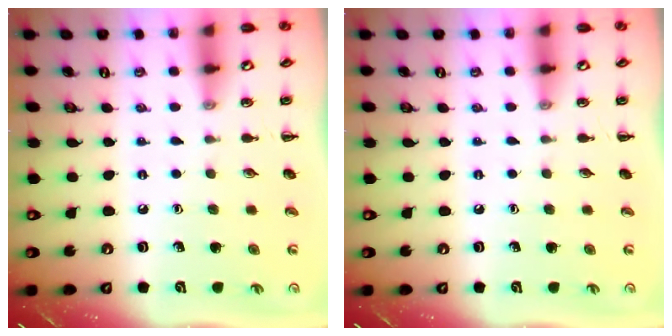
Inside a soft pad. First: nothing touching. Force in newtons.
{"total": 0.0}